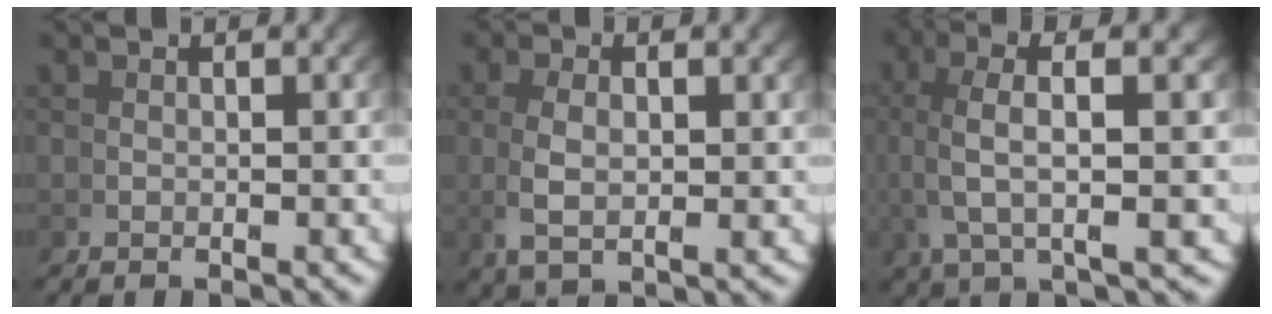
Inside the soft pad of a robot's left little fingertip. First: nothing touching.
{"total": 3.1, "force": [0.4, 1.0, 2.9], "torque": [-0.073, -0.006, 0.020]}
{"total": 6.5, "force": [3.4, 0.9, 5.6], "torque": [-0.099, 0.027, 0.055]}